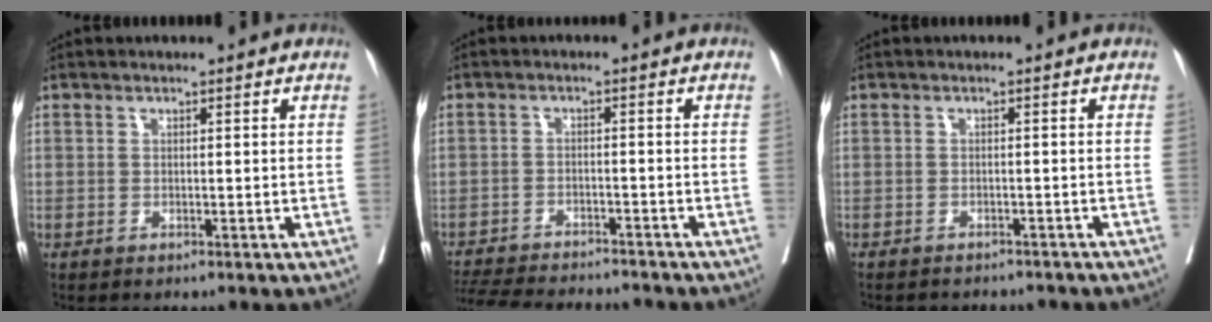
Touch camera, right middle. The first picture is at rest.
{"total": 15.0, "force": [-13.8, 2.2, 5.4], "torque": [-0.116, -0.018, -0.199]}
{"total": 9.4, "force": [-8.5, 2.4, 3.1], "torque": [-0.041, -0.002, -0.093]}